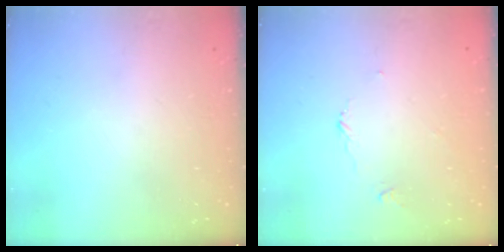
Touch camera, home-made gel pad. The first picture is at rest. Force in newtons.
{"total": 3.5, "press": 3.4, "slide": 0.4}